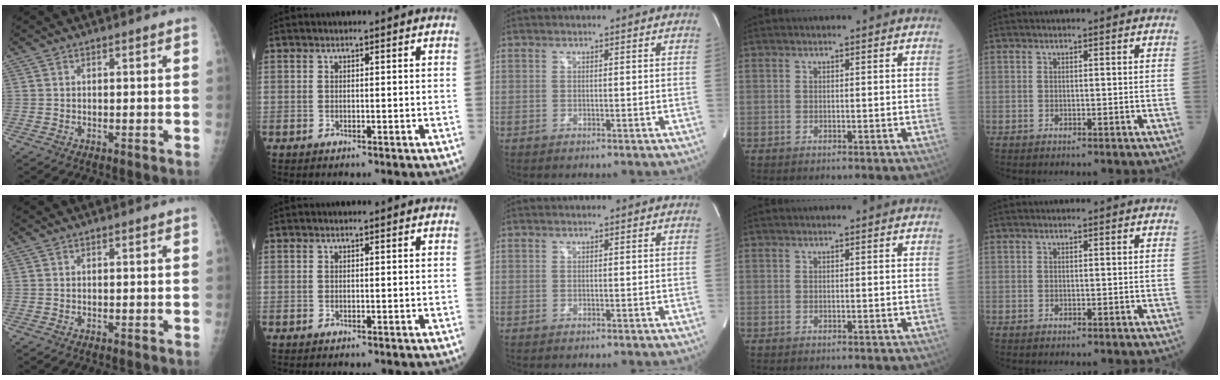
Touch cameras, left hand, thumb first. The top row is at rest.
{}